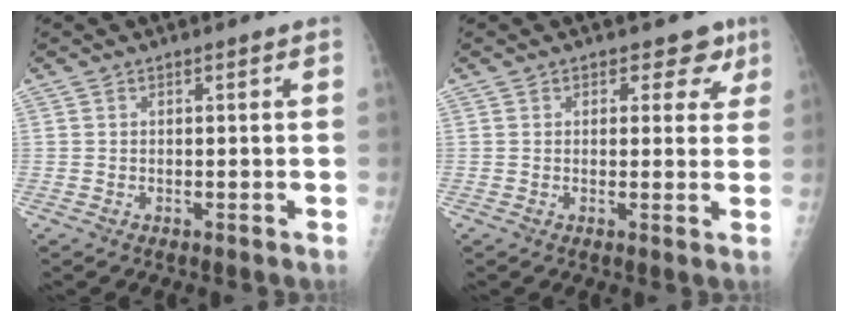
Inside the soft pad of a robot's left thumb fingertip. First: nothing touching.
{"total": 4.7, "force": [2.6, 3.4, 2.0], "torque": [0.020, -0.006, 0.026]}